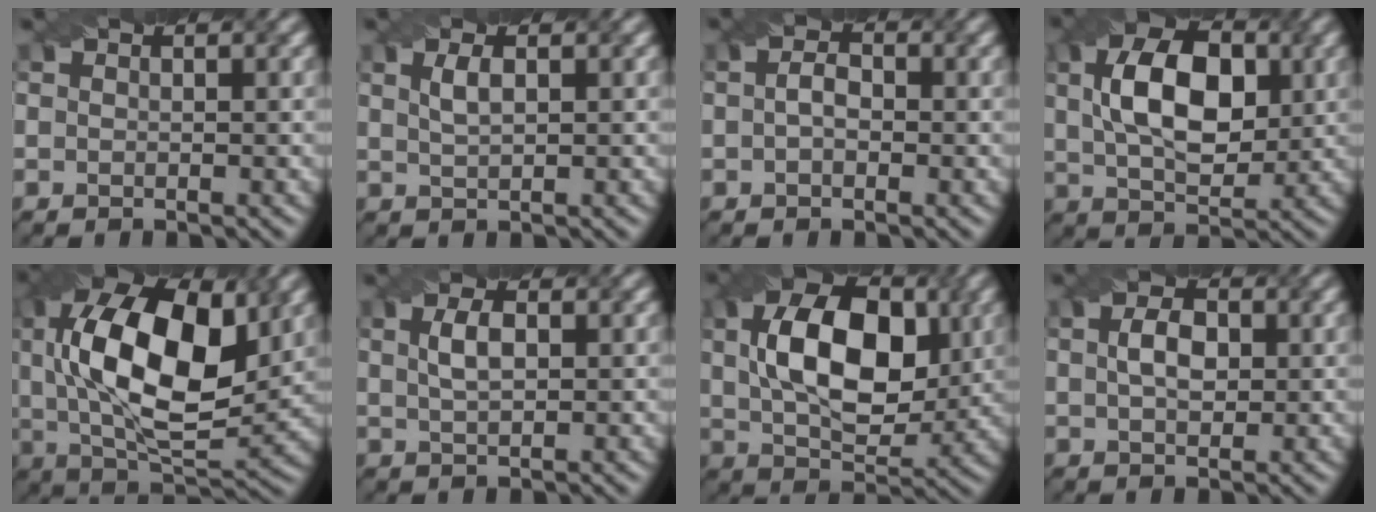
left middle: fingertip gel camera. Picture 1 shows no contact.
{"total": 1.7, "force": [0.7, 0.6, 1.4], "torque": [-0.031, 0.003, 0.016]}
{"total": 1.9, "force": [-0.1, 1.2, 1.5], "torque": [-0.029, 0.005, -0.005]}
{"total": 9.3, "force": [1.9, 5.4, 7.4], "torque": [-0.130, 0.012, 0.030]}
{"total": 14.5, "force": [3.0, 7.2, 12.2], "torque": [-0.219, 0.007, 0.055]}
{"total": 2.3, "force": [0.6, 1.1, 2.0], "torque": [-0.045, 0.003, 0.013]}
{"total": 10.8, "force": [1.9, 6.2, 8.6], "torque": [-0.143, 0.011, 0.031]}
{"total": 3.1, "force": [0.5, 1.9, 2.4], "torque": [-0.051, 0.005, 0.008]}